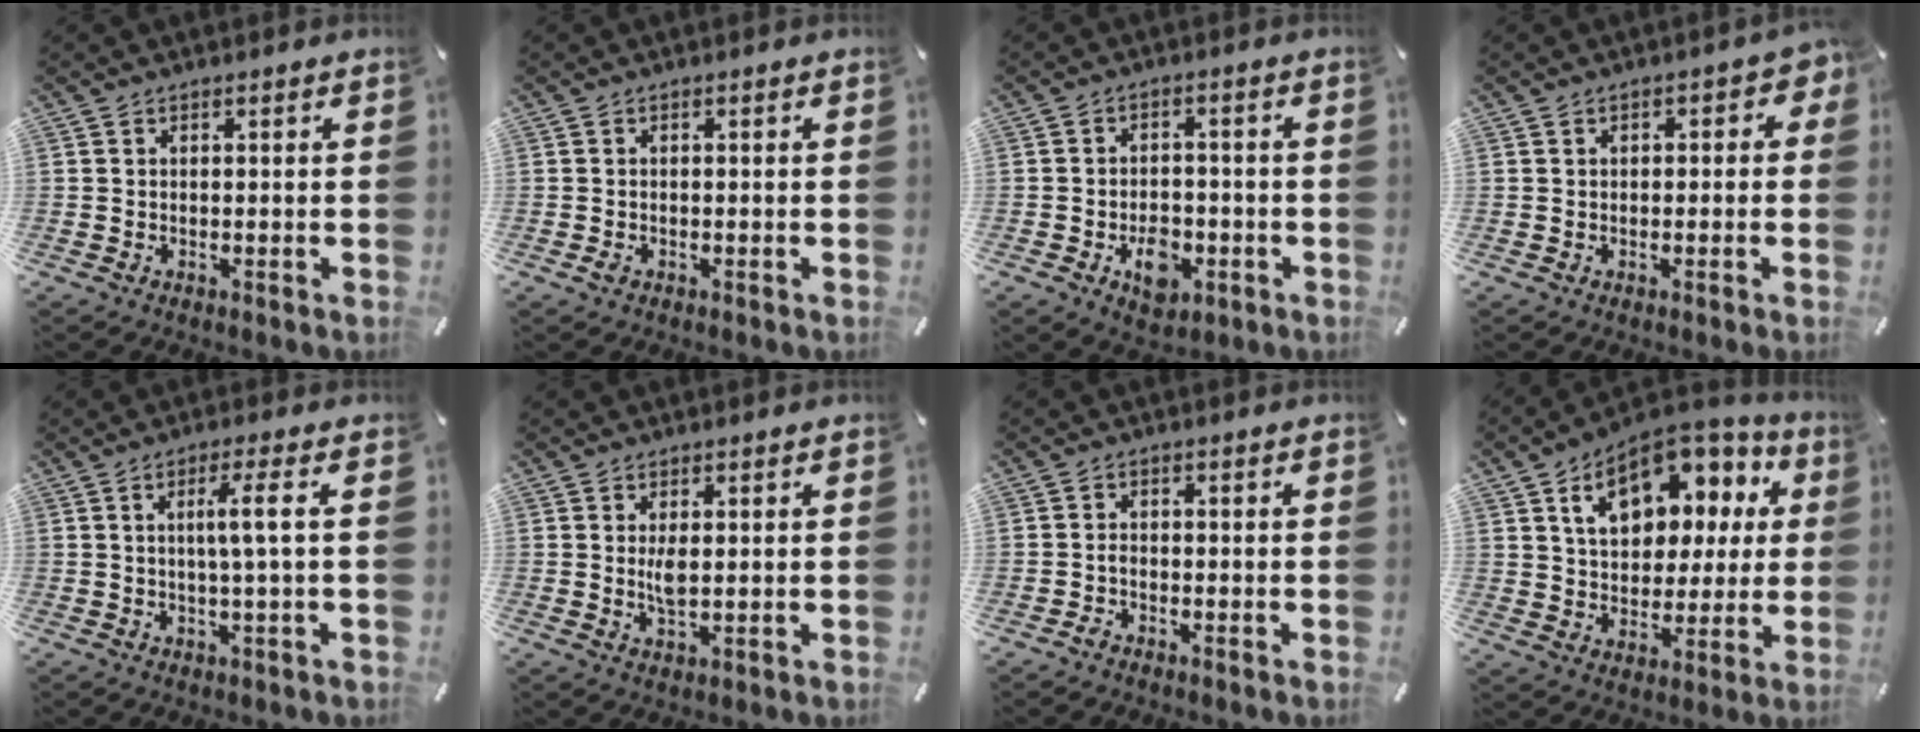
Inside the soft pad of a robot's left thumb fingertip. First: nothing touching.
{"total": 0.8, "force": [-0.4, 0.5, 0.6], "torque": [-0.013, -0.001, -0.005]}
{"total": 7.2, "force": [-2.7, 5.1, 4.4], "torque": [-0.054, 0.012, -0.043]}
{"total": 2.4, "force": [-0.4, 1.6, 1.7], "torque": [-0.023, 0.007, -0.011]}
{"total": 6.7, "force": [1.0, 0.0, 6.7], "torque": [-0.118, -0.003, 0.007]}
{"total": 3.7, "force": [0.5, 1.4, 3.4], "torque": [-0.074, -0.008, 0.002]}
{"total": 1.2, "force": [-1.0, 0.7, 0.4], "torque": [-0.014, 0.002, -0.018]}
{"total": 15.7, "force": [7.6, 10.2, 9.2], "torque": [-0.148, -0.031, 0.136]}